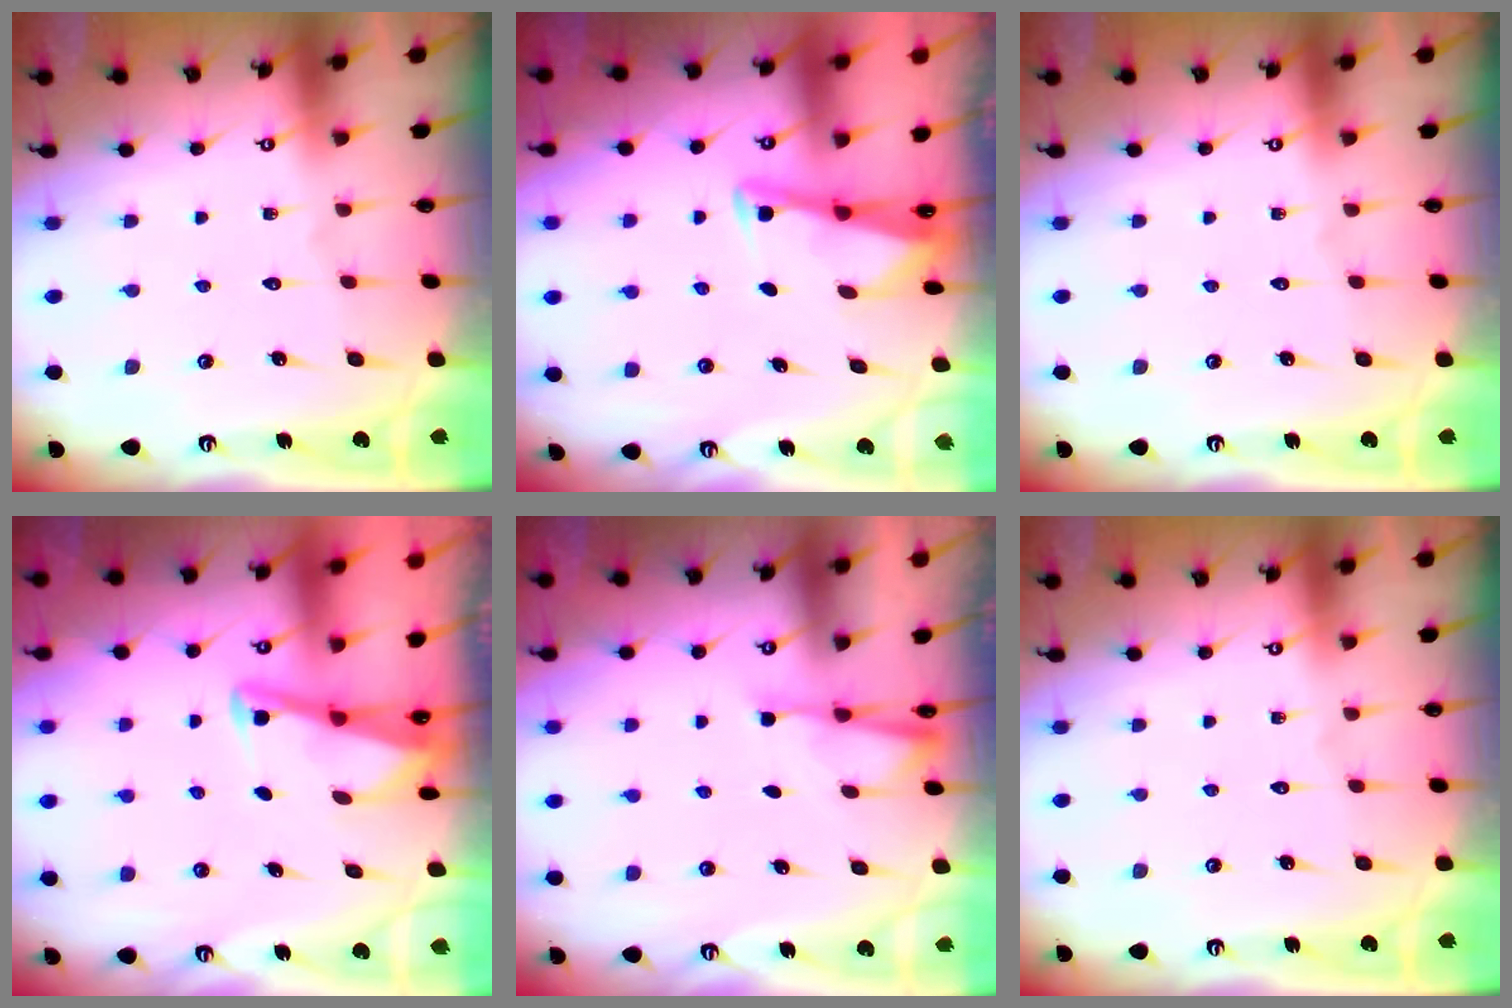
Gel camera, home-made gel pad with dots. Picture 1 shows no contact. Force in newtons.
{"total": 2.8, "press": 2.8, "slide": 0.3}
{"total": 0.0}
{"total": 2.8, "press": 2.8, "slide": 0.4}
{"total": 2.5, "press": 2.4, "slide": 0.4}
{"total": 0.0}